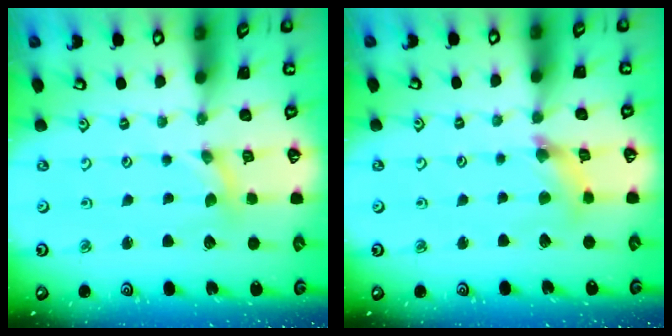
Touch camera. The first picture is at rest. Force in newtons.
{"total": 5.5, "press": 5.5, "slide": 0.5}